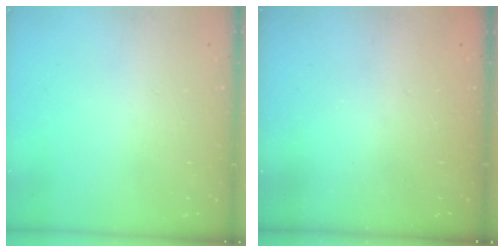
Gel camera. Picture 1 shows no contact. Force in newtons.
{"total": 2.5, "press": 2.3, "slide": 0.8}